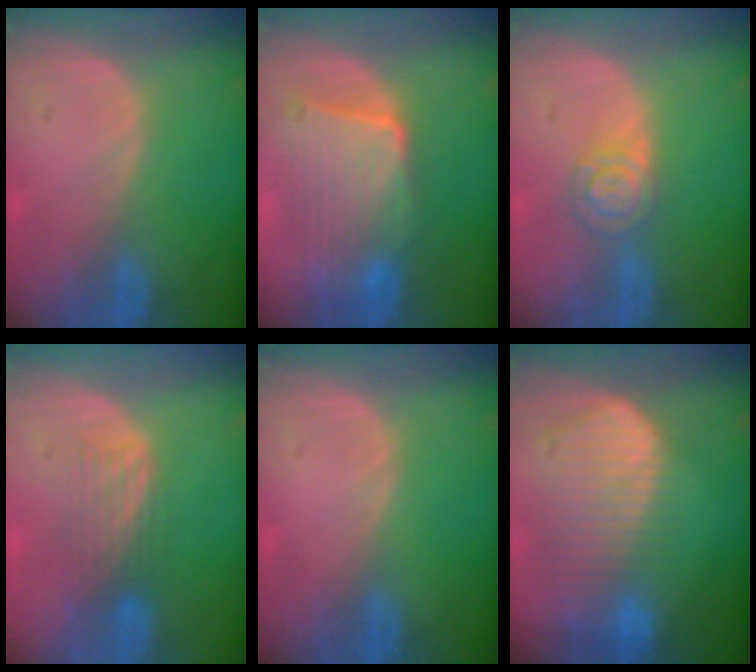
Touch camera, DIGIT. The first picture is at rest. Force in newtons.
{"total": 9.6, "press": 8.7, "slide": 4.1}
{"total": 4.5, "press": 4.5, "slide": 0.1}
{"total": 4.3, "press": 3.6, "slide": 2.3}
{"total": 0.0}
{"total": 10.1, "press": 8.7, "slide": 5.2}